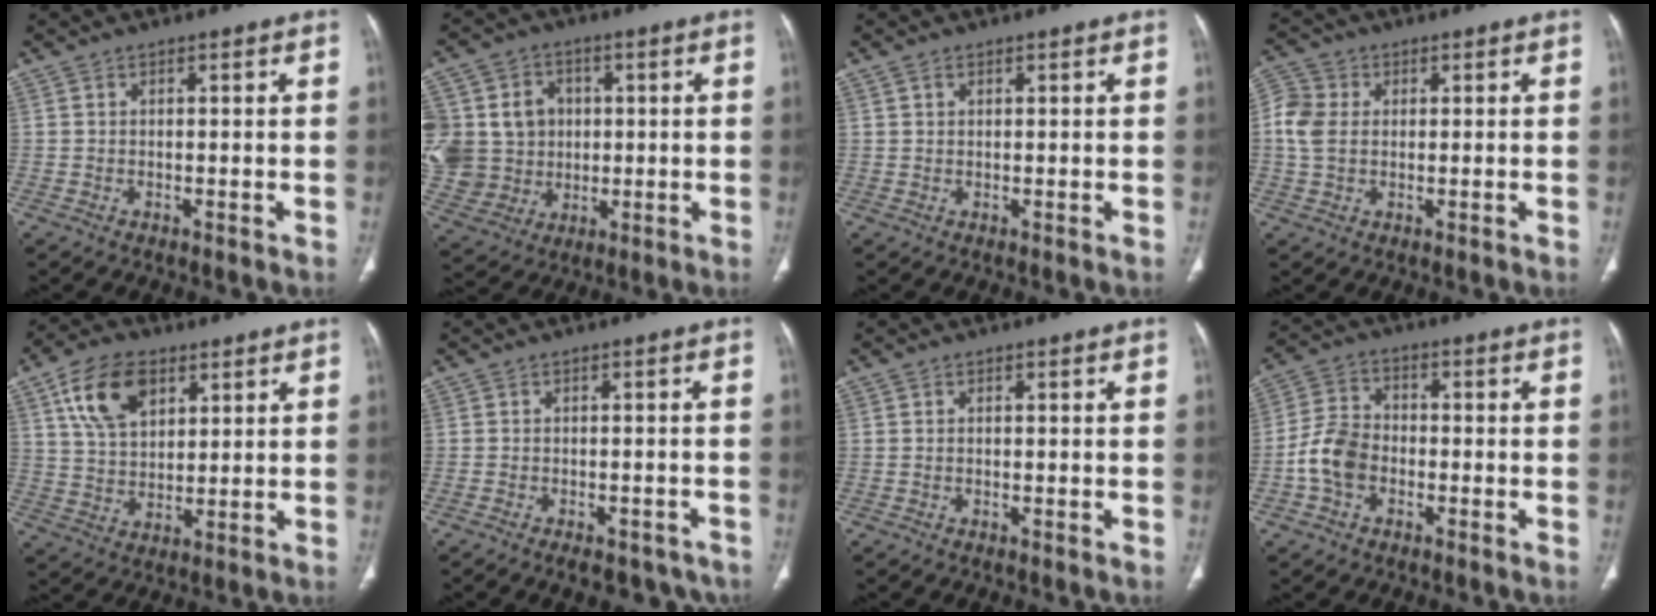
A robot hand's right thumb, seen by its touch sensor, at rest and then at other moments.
{"total": 20.9, "force": [1.9, 18.6, 9.3], "torque": [-0.201, 0.031, 0.057]}
{"total": 0.9, "force": [0.6, 0.5, 0.4], "torque": [-0.010, 0.004, 0.011]}
{"total": 6.2, "force": [0.5, 4.9, 3.8], "torque": [-0.086, 0.011, 0.006]}
{"total": 12.0, "force": [5.6, 7.2, 7.8], "torque": [-0.124, -0.012, 0.105]}
{"total": 8.5, "force": [-6.5, 4.1, 3.7], "torque": [-0.033, 0.033, -0.076]}
{"total": 0.0}
{"total": 7.8, "force": [-2.5, 5.6, 4.9], "torque": [-0.088, 0.025, -0.056]}